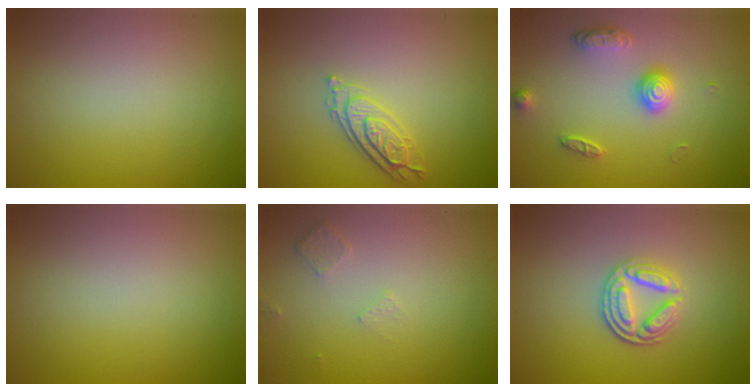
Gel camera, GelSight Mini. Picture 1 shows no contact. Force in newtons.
{"total": 2.9, "press": 2.7, "slide": 1.0}
{"total": 2.6, "press": 2.2, "slide": 1.5}
{"total": 0.0}
{"total": 0.8, "press": 0.6, "slide": 0.5}
{"total": 3.9, "press": 3.2, "slide": 2.2}